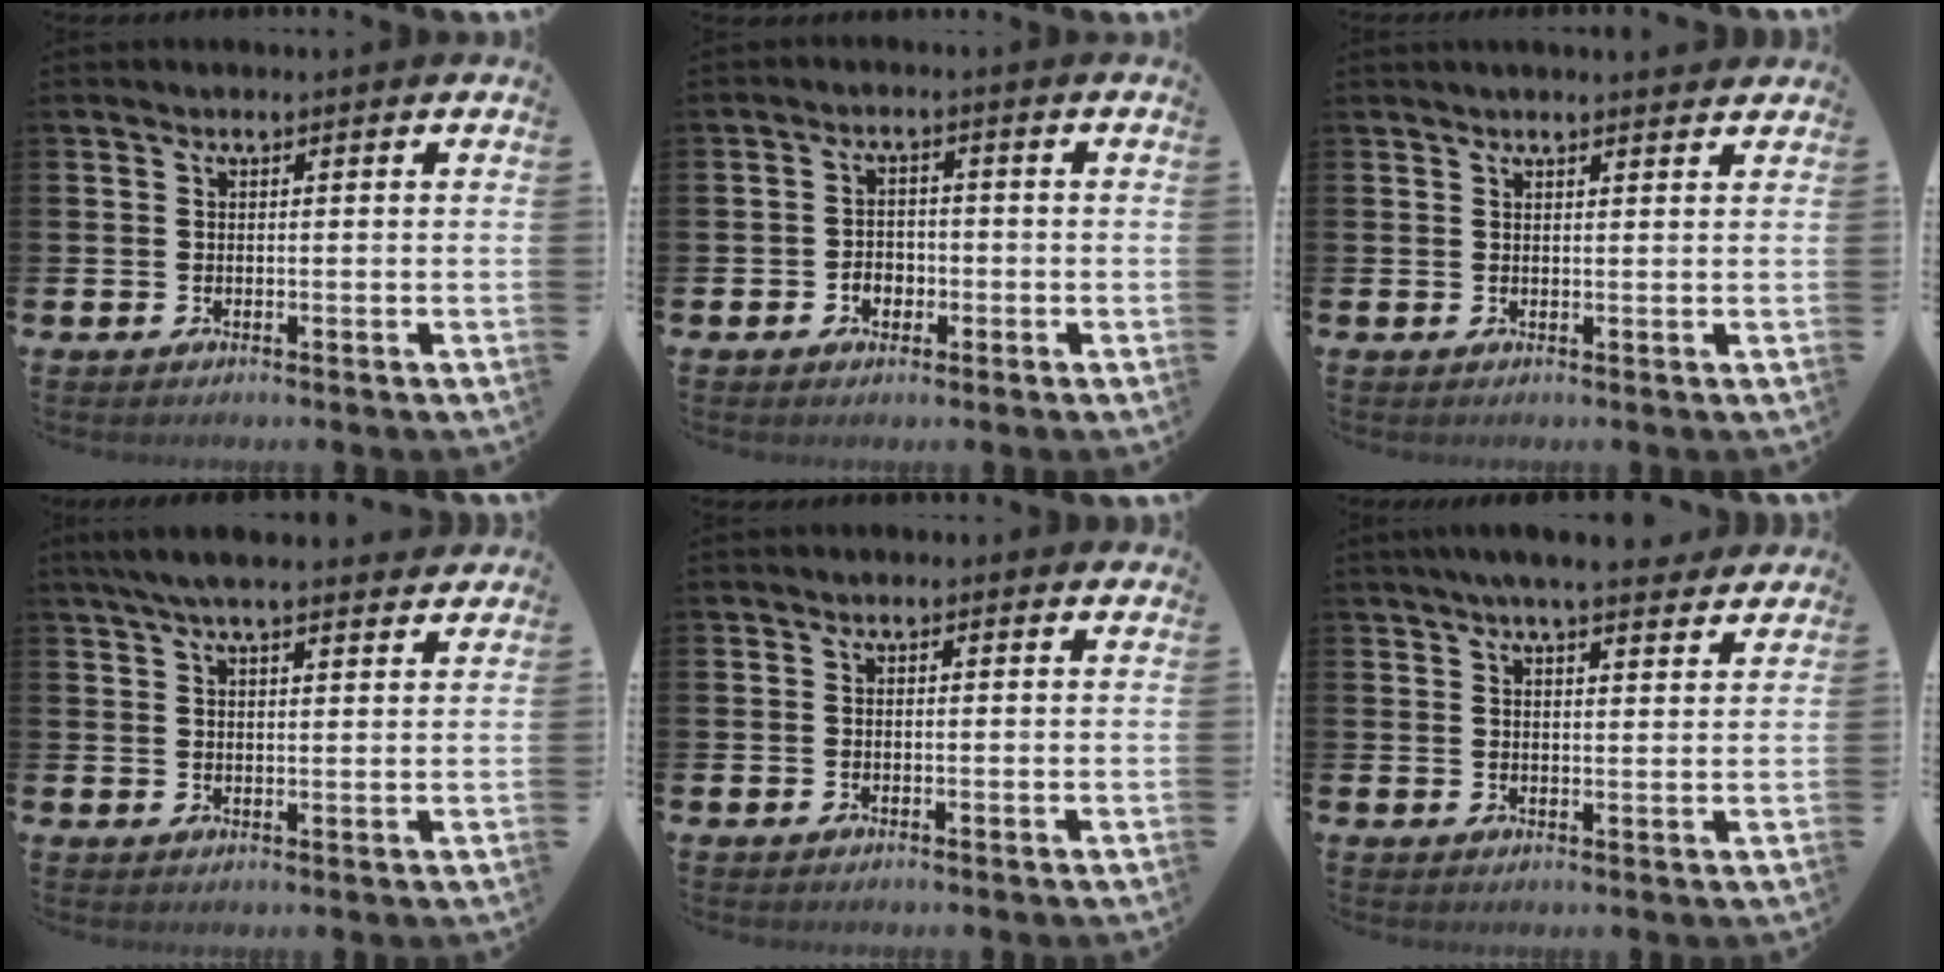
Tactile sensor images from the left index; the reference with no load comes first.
{"total": 2.4, "force": [-1.0, 1.9, 1.1], "torque": [-0.015, 0.000, -0.025]}
{"total": 1.5, "force": [1.5, -0.1, 0.1], "torque": [0.010, -0.011, 0.024]}
{"total": 5.5, "force": [5.0, 0.8, 2.1], "torque": [-0.052, -0.011, 0.091]}
{"total": 0.5, "force": [0.5, 0.2, 0.1], "torque": [-0.003, 0.003, 0.008]}
{"total": 5.4, "force": [5.1, 0.3, 1.9], "torque": [-0.036, -0.021, 0.089]}